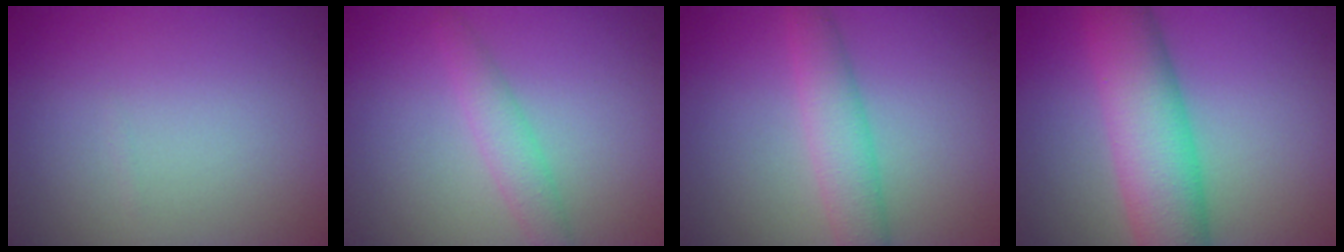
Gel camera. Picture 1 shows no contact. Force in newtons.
{"total": 2.3, "press": 2.3, "slide": 0.2}
{"total": 3.6, "press": 3.6, "slide": 0.2}
{"total": 8.3, "press": 8.3, "slide": 0.1}